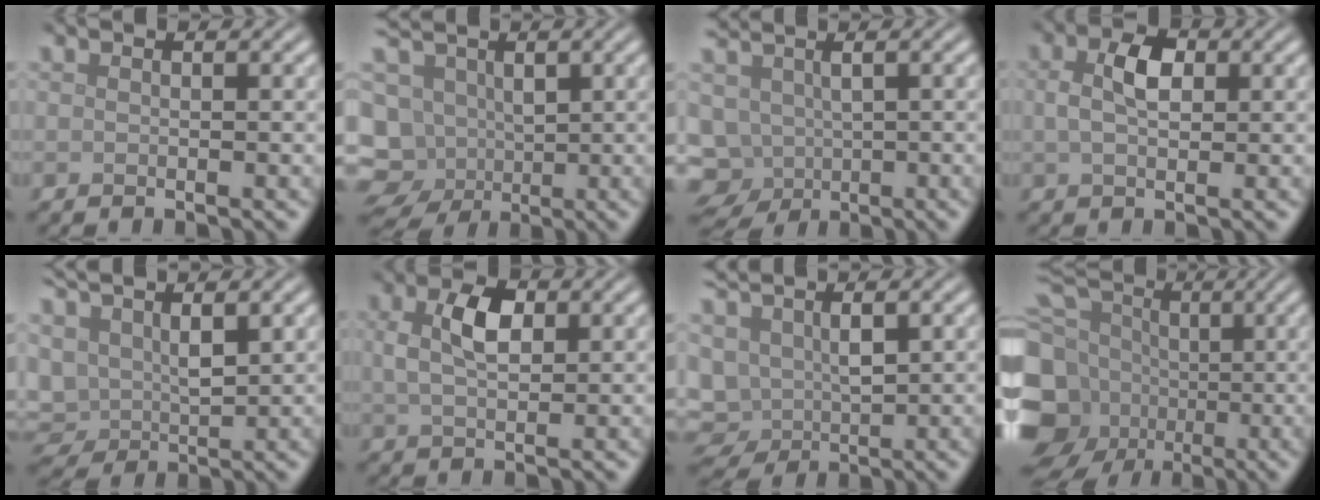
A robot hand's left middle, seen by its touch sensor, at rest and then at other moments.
{"total": 14.3, "force": [-2.8, 12.5, 6.4], "torque": [-0.163, -0.006, -0.054]}
{"total": 6.4, "force": [-1.4, 4.9, 3.8], "torque": [-0.075, -0.014, -0.017]}
{"total": 3.3, "force": [0.7, 2.0, 2.5], "torque": [-0.055, 0.007, 0.011]}
{"total": 5.5, "force": [2.4, 3.2, 3.9], "torque": [-0.097, -0.002, 0.047]}
{"total": 3.9, "force": [1.1, 2.1, 3.1], "torque": [-0.068, 0.007, 0.022]}
{"total": 5.9, "force": [0.9, 4.0, 4.2], "torque": [-0.099, -0.010, 0.020]}
{"total": 14.9, "force": [-0.3, 12.3, 8.4], "torque": [-0.216, -0.001, -0.002]}